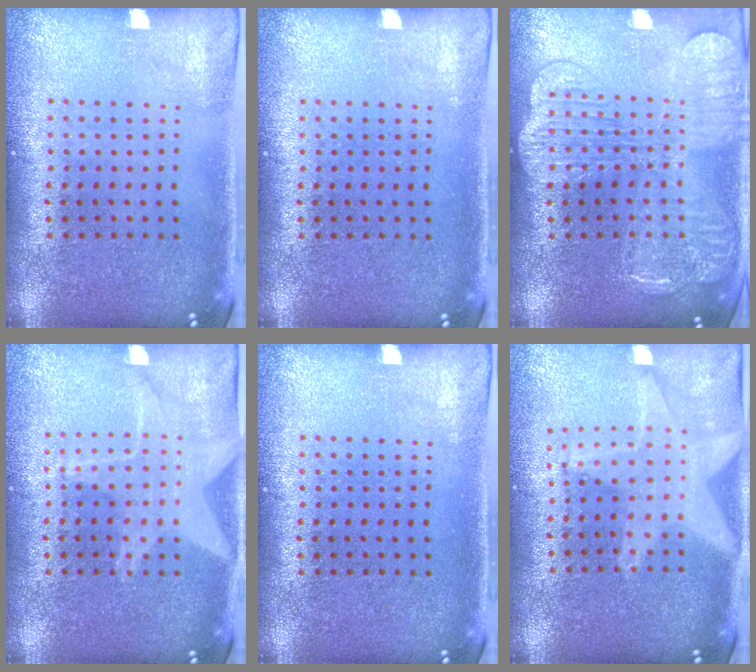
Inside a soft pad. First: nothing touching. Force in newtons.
{"total": 0.0}
{"total": 3.3, "press": 3.3, "slide": 0.5}
{"total": 1.5, "press": 1.4, "slide": 0.3}
{"total": 0.0}
{"total": 2.1, "press": 1.7, "slide": 1.2}